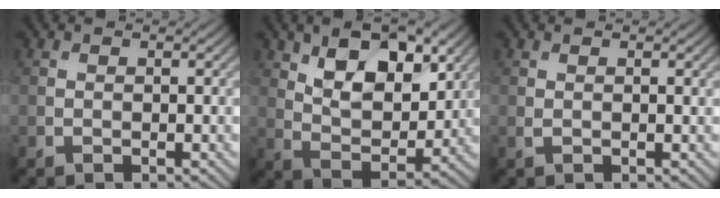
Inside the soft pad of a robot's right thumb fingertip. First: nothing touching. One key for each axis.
{"total": 11.1, "fx": 5.3, "fy": 5.7, "fz": 7.9, "tx": -0.140, "ty": -0.005, "tz": 0.089}
{"total": 0.6, "fx": 0.3, "fy": 0.2, "fz": 0.6, "tx": -0.013, "ty": 0.000, "tz": 0.005}